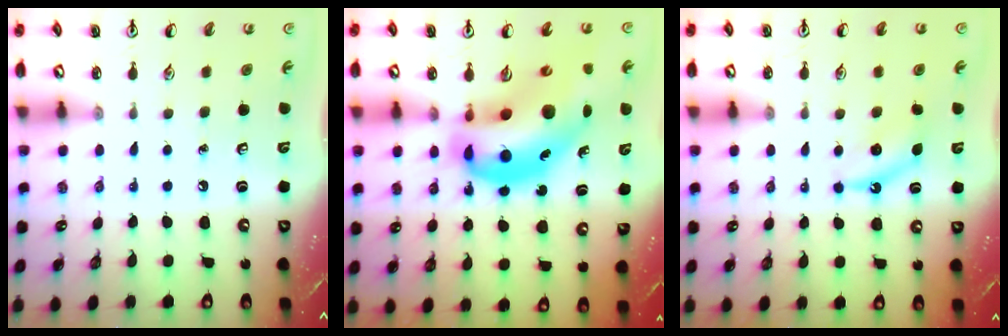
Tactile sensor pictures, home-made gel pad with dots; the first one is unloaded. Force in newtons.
{"total": 20.8, "press": 20.0, "slide": 5.8}
{"total": 4.8, "press": 4.7, "slide": 0.9}